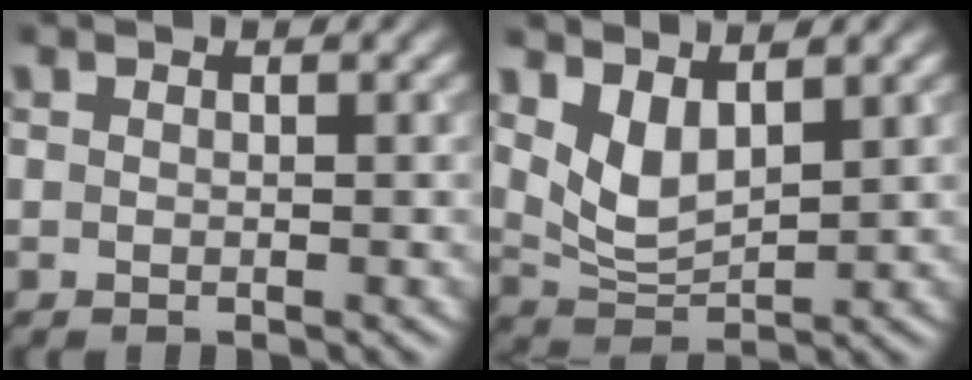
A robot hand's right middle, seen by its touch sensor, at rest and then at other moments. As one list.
[{"total": 3.8, "force": [2.0, 1.8, 2.6], "torque": [-0.063, -0.010, 0.046]}]